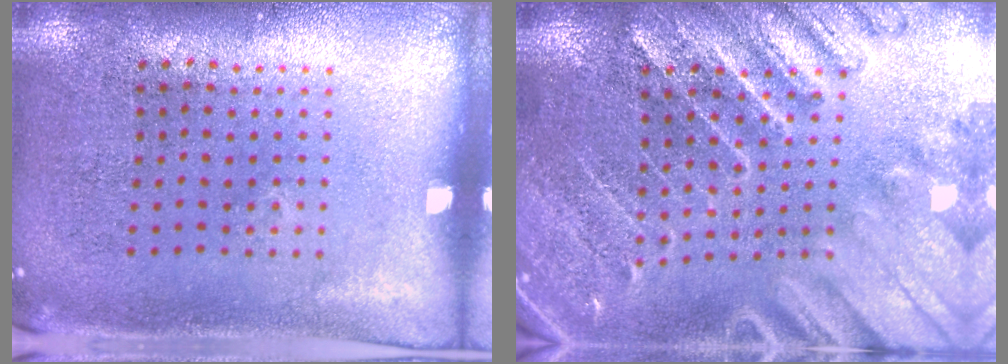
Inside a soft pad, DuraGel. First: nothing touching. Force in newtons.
{"total": 3.2, "press": 3.0, "slide": 1.0}